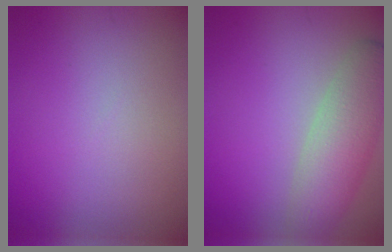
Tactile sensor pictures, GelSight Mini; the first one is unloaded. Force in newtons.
{"total": 4.5, "press": 4.5, "slide": 0.3}